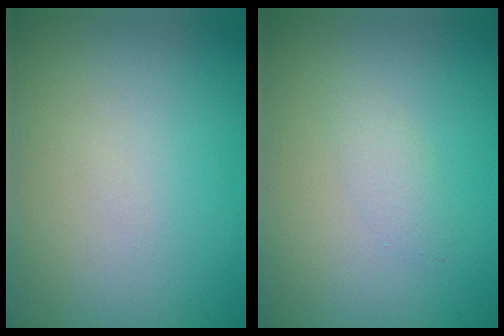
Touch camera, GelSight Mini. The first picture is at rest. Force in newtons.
{"total": 1.1, "press": 1.1, "slide": 0.1}